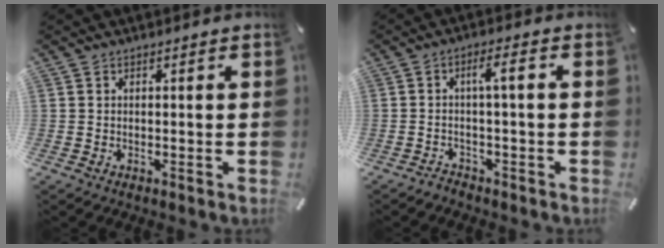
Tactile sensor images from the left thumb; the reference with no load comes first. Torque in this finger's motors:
{"motor_torque": [0.03, 0.53, 0.45, 0.06, 0.14]}